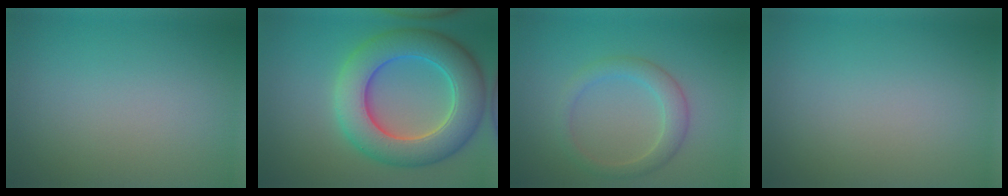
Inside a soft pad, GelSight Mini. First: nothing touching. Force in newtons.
{"total": 9.0, "press": 9.0, "slide": 0.5}
{"total": 2.7, "press": 2.7, "slide": 0.1}
{"total": 0.0}